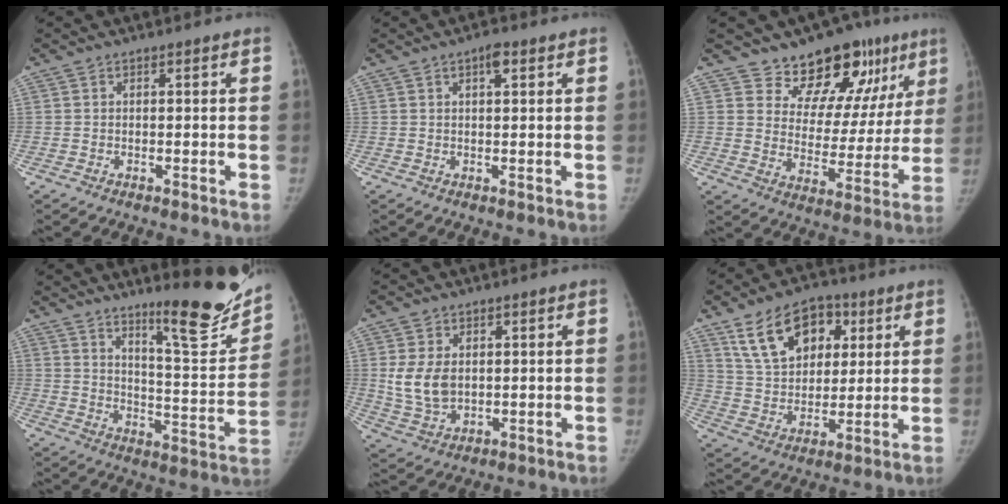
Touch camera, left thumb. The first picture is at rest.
{"total": 2.4, "force": [1.2, 0.9, 1.9], "torque": [-0.024, -0.001, 0.017]}
{"total": 16.4, "force": [11.4, 8.8, 7.9], "torque": [-0.036, -0.071, 0.160]}
{"total": 17.7, "force": [13.6, 2.5, 11.0], "torque": [-0.118, -0.115, 0.204]}
{"total": 7.9, "force": [1.1, 5.6, 5.6], "torque": [-0.094, -0.008, 0.034]}
{"total": 15.2, "force": [7.1, 10.1, 9.0], "torque": [-0.112, -0.018, 0.133]}